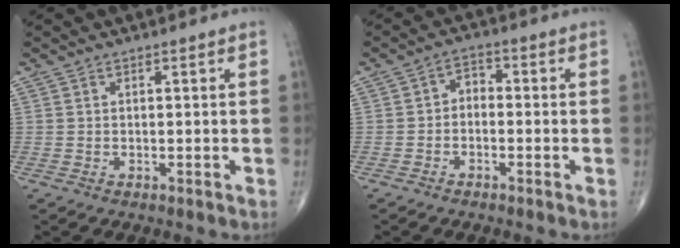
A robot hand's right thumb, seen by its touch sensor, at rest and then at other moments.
{"total": 3.1, "force": [-1.0, 2.2, 1.9], "torque": [-0.014, 0.023, -0.032]}